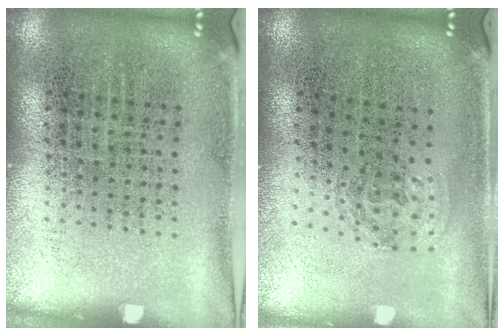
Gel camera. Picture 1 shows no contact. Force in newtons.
{"total": 1.0, "press": 0.6, "slide": 0.8}